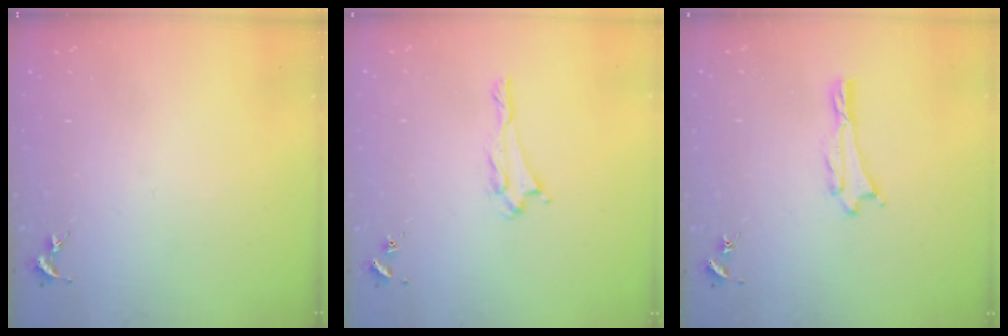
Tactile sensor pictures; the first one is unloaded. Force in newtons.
{"total": 1.7, "press": 1.7, "slide": 0.3}
{"total": 0.7, "press": 0.7, "slide": 0.1}